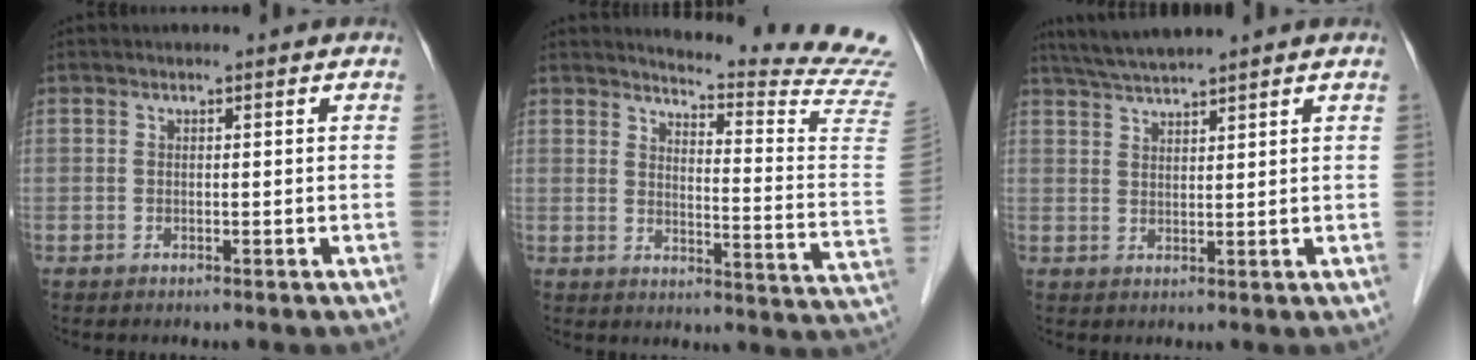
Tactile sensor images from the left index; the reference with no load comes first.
{"total": 16.0, "force": [15.4, -3.0, 3.2], "torque": [-0.056, -0.157, 0.167]}
{"total": 5.4, "force": [4.9, -0.6, 2.3], "torque": [-0.047, 0.022, 0.092]}